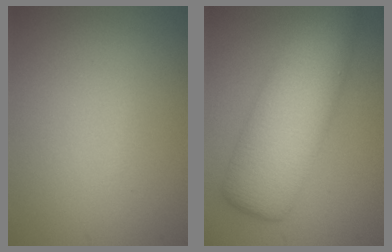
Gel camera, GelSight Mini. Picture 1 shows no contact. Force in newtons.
{"total": 9.5, "press": 9.5, "slide": 0.2}